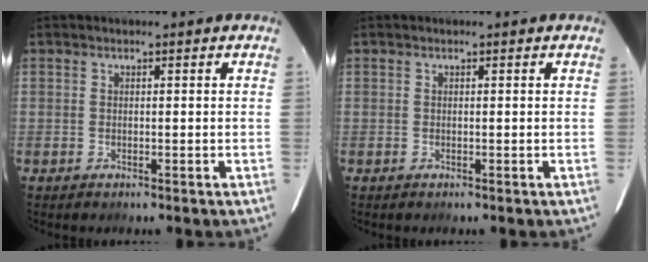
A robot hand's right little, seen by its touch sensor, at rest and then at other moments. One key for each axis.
{"total": 0.0}